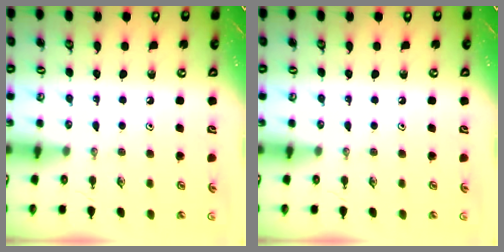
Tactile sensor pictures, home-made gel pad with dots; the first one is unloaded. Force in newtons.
{"total": 0.0}